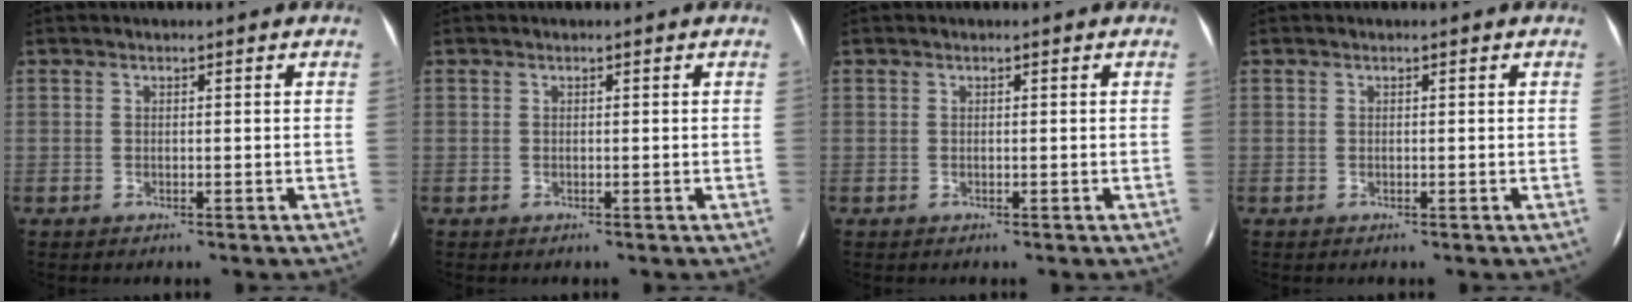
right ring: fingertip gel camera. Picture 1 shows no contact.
{"total": 0.0}
{"total": 0.0}
{"total": 0.0}